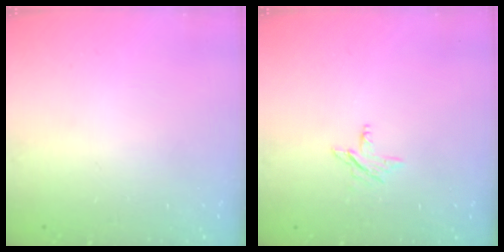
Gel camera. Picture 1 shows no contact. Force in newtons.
{"total": 3.0, "press": 3.0, "slide": 0.3}